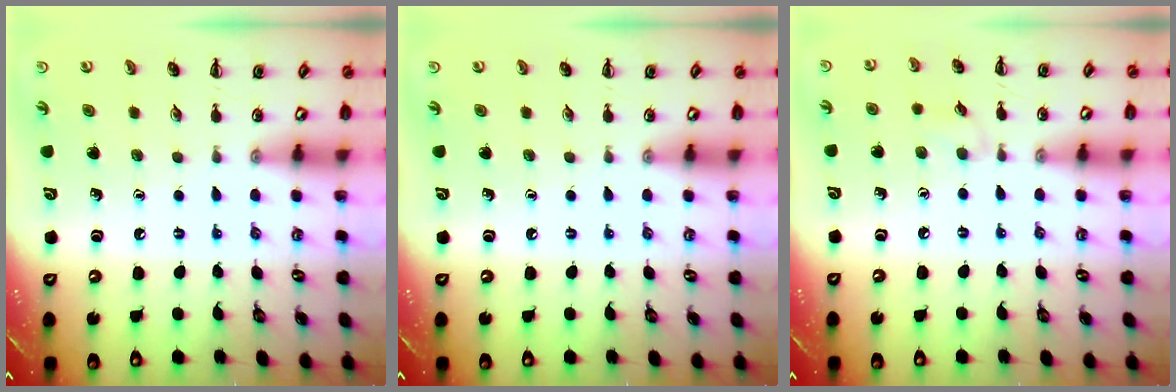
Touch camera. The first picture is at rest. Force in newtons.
{"total": 0.0}
{"total": 4.8, "press": 4.4, "slide": 1.9}